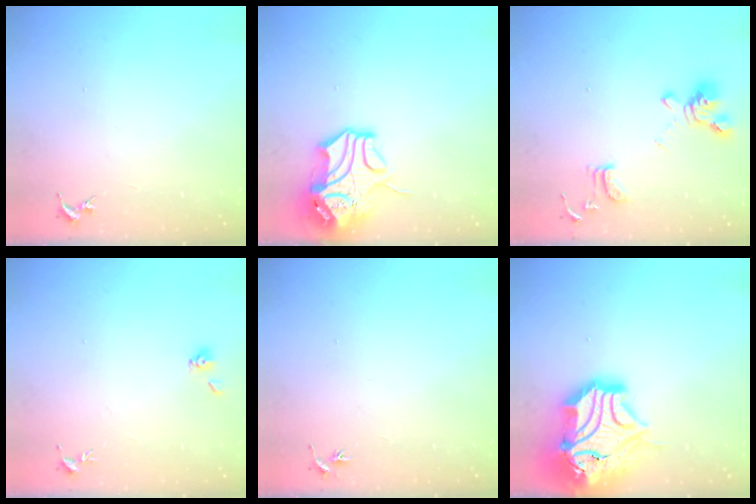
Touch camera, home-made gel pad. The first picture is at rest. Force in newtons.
{"total": 14.0, "press": 13.8, "slide": 2.1}
{"total": 14.3, "press": 14.2, "slide": 1.5}
{"total": 5.3, "press": 5.2, "slide": 1.1}
{"total": 3.0, "press": 3.0, "slide": 0.3}
{"total": 21.9, "press": 21.7, "slide": 2.9}